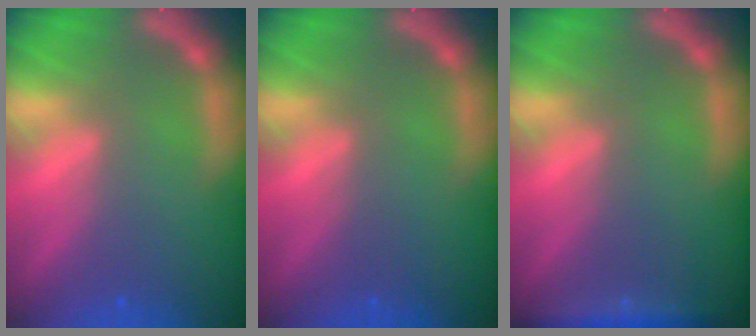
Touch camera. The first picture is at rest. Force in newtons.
{"total": 0.0}
{"total": 3.0}